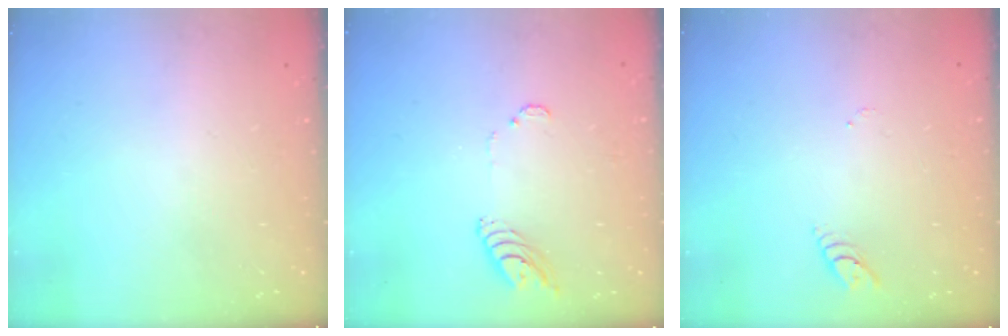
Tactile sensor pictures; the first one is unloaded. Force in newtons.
{"total": 7.7, "press": 7.7, "slide": 0.8}
{"total": 3.1, "press": 3.1, "slide": 0.3}